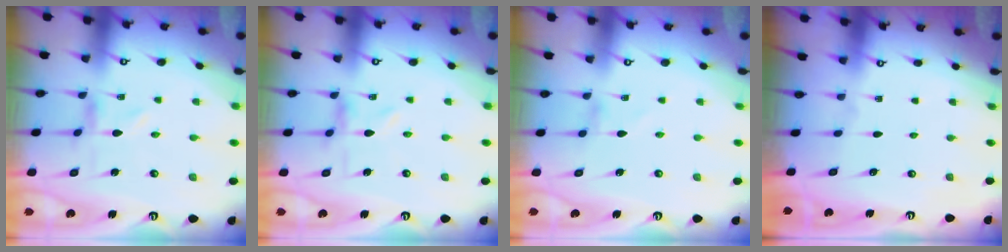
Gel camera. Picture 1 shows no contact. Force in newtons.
{"total": 0.7, "press": 0.6, "slide": 0.3}
{"total": 1.4, "press": 1.4, "slide": 0.1}
{"total": 0.0}